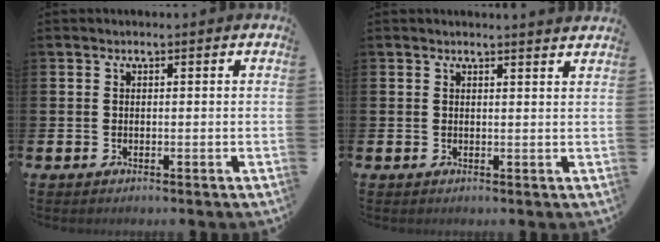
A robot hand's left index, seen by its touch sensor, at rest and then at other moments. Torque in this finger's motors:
{"motor_torque": [0.90, -1.24, 0.35, 0.06]}